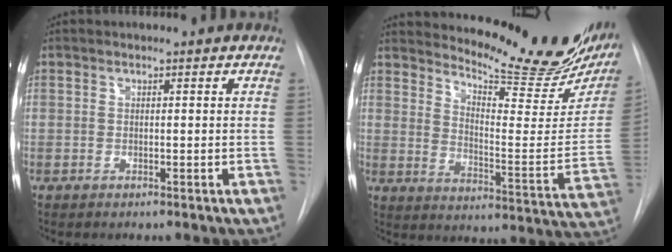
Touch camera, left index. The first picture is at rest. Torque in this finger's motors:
{"motor_torque": [0.99, -1.15, 0.12, 0.04]}